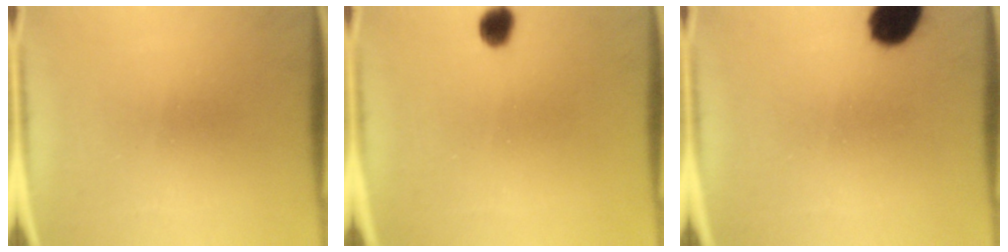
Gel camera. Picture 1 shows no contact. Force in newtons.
{"total": 3.7}
{"total": 8.9}